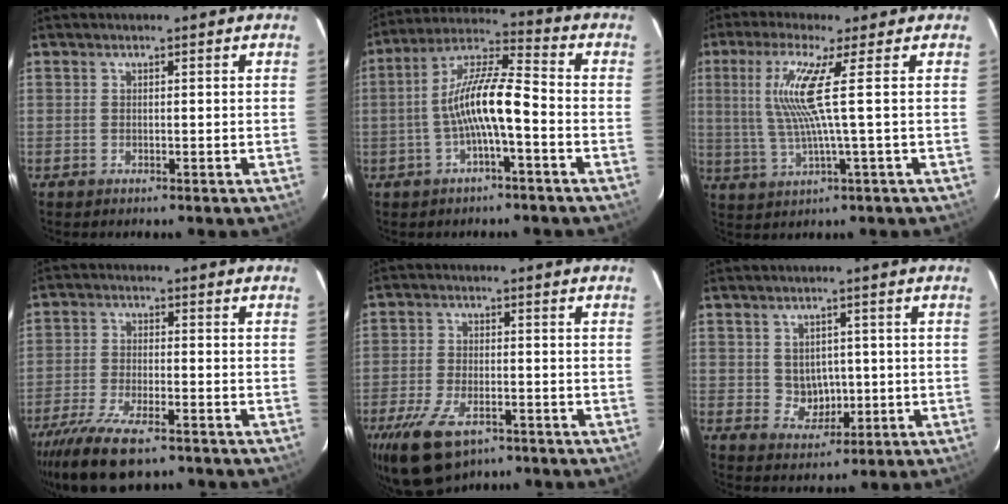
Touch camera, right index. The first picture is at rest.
{"total": 10.7, "force": [-2.7, 1.8, 10.2], "torque": [-0.205, 0.018, -0.050]}
{"total": 8.6, "force": [1.7, -1.6, 8.3], "torque": [-0.164, -0.006, 0.045]}
{"total": 13.1, "force": [-9.6, 3.8, 8.0], "torque": [-0.186, -0.040, -0.175]}
{"total": 12.8, "force": [-7.9, 6.2, 8.0], "torque": [-0.190, -0.031, -0.137]}
{"total": 4.7, "force": [0.1, 4.4, 1.7], "torque": [-0.033, 0.007, 0.016]}